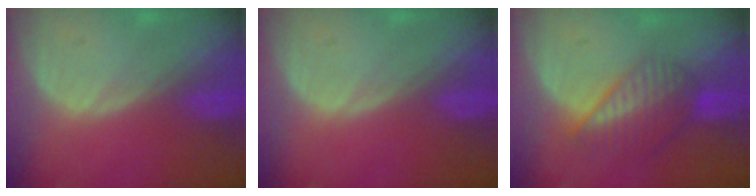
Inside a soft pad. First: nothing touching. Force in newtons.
{"total": 0.0}
{"total": 6.8, "press": 5.9, "slide": 3.4}